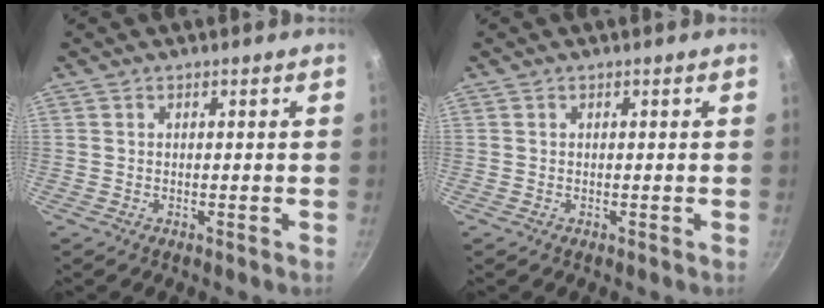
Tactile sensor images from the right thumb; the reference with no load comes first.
{"total": 0.0}